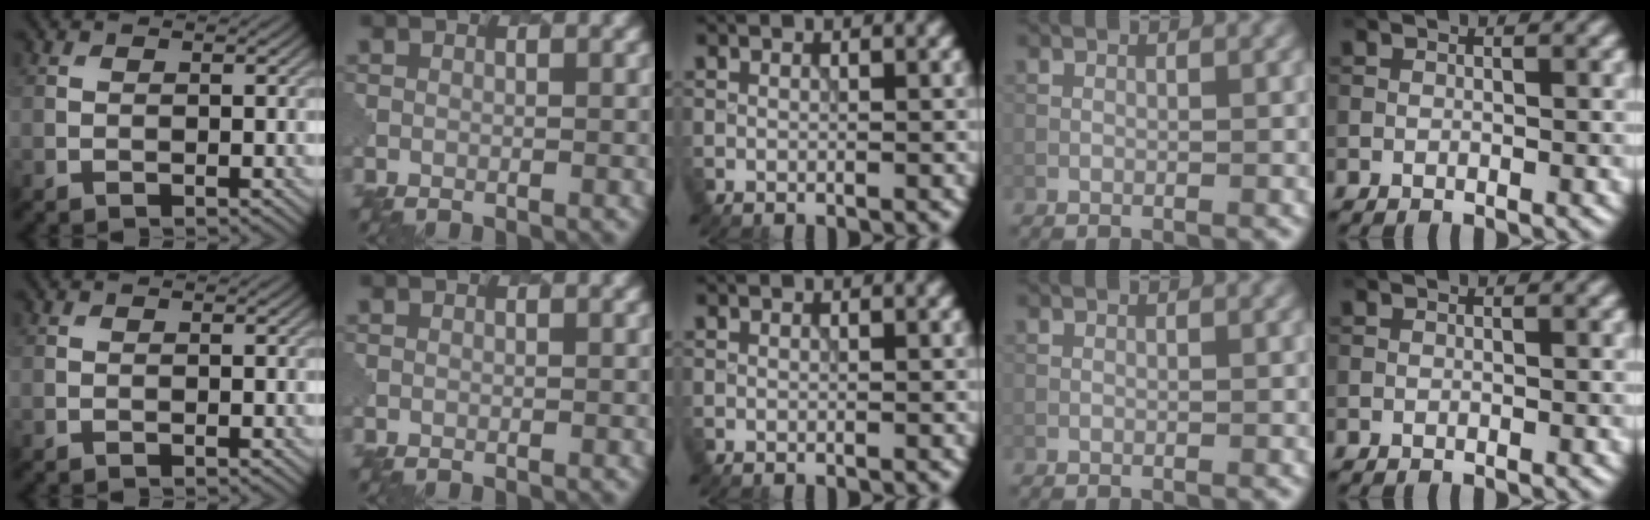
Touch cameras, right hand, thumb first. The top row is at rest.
{}